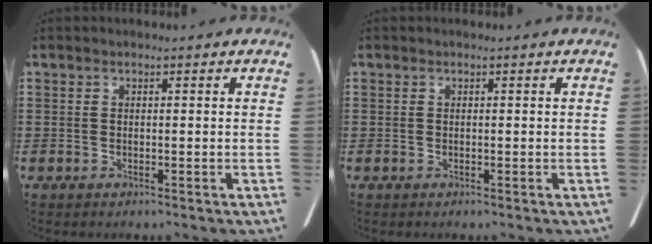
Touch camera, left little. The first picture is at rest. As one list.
[{"total": 0.0}]